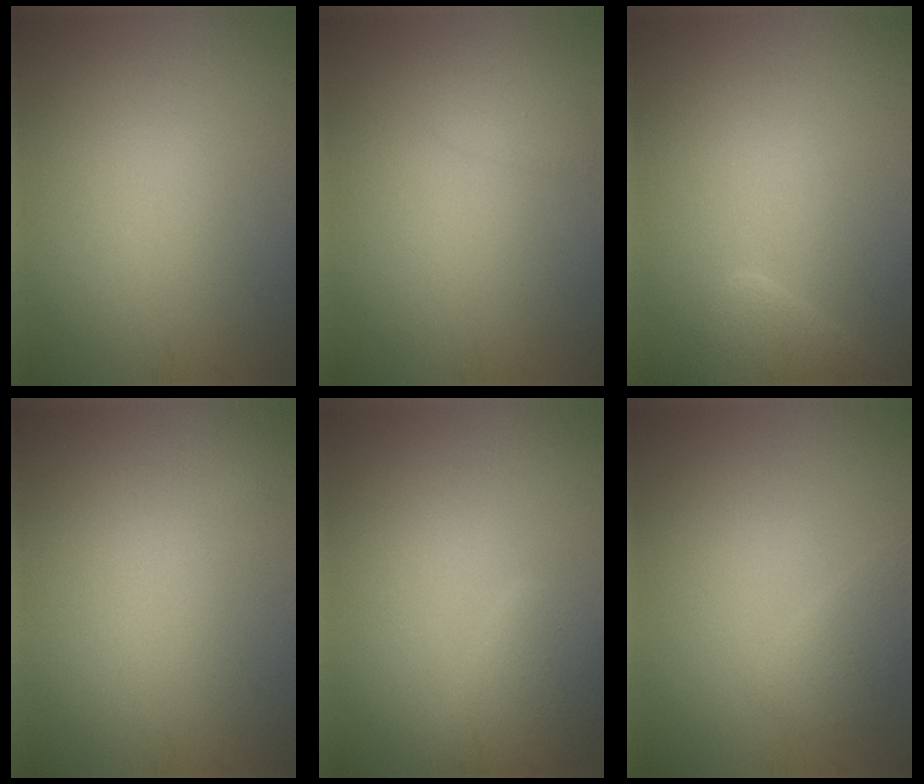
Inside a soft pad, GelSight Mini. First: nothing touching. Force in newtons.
{"total": 1.3, "press": 1.3, "slide": 0.0}
{"total": 2.9, "press": 2.9, "slide": 0.2}
{"total": 0.0}
{"total": 2.9, "press": 2.9, "slide": 0.1}
{"total": 1.7, "press": 1.7, "slide": 0.1}